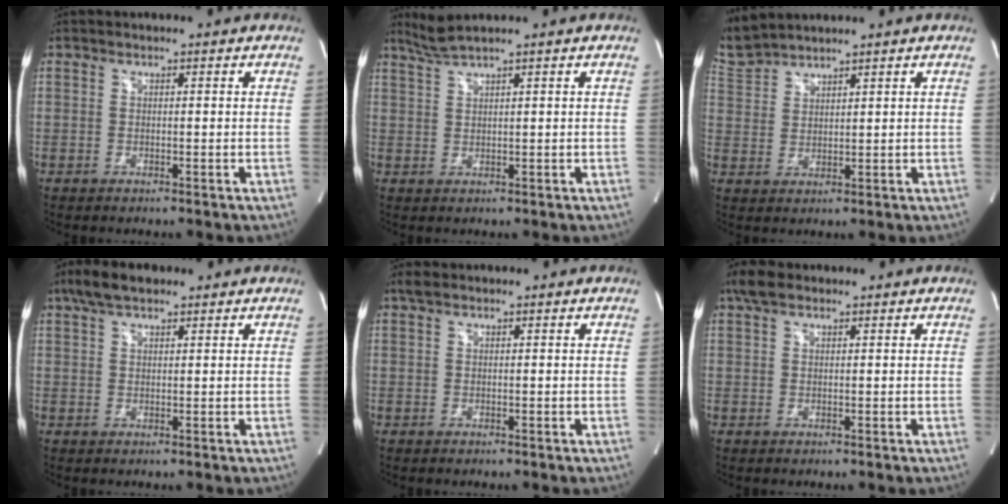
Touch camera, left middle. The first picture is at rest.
{"total": 2.9, "force": [2.5, -1.0, 1.1], "torque": [-0.033, 0.005, 0.061]}
{"total": 5.2, "force": [5.2, -0.1, 0.5], "torque": [-0.031, 0.017, 0.113]}
{"total": 5.0, "force": [3.6, 1.7, 3.0], "torque": [-0.070, 0.021, 0.067]}
{"total": 1.2, "force": [0.9, 0.5, 0.7], "torque": [-0.018, 0.016, 0.018]}
{"total": 3.0, "force": [2.1, 1.3, 1.7], "torque": [-0.042, 0.023, 0.042]}